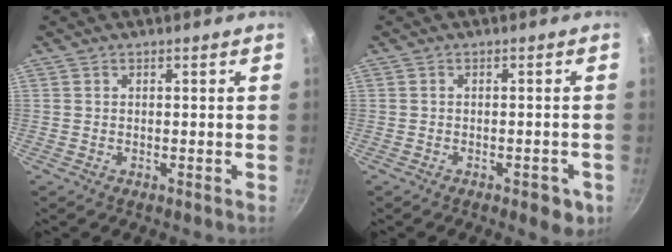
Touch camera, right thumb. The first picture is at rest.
{"total": 3.9, "force": [-1.9, 1.7, 2.9], "torque": [-0.027, 0.007, -0.021]}